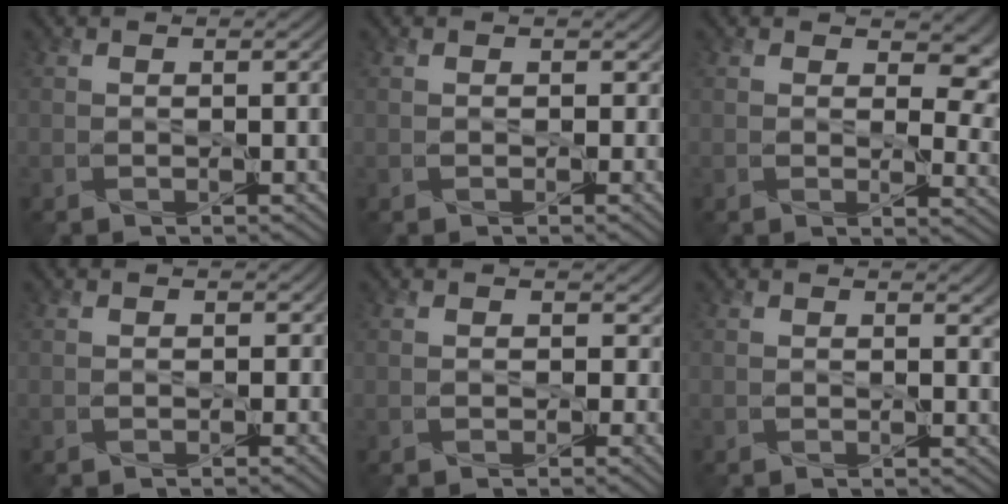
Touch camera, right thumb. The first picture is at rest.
{"total": 1.7, "force": [0.1, 1.6, 0.6], "torque": [-0.016, -0.003, -0.002]}
{"total": 5.8, "force": [2.5, 3.2, 4.1], "torque": [-0.062, -0.009, 0.035]}
{"total": 1.2, "force": [0.0, 1.2, 0.2], "torque": [-0.007, -0.001, -0.005]}
{"total": 4.2, "force": [0.0, 3.4, 2.5], "torque": [-0.039, -0.010, -0.003]}
{"total": 2.0, "force": [1.1, 0.8, 1.4], "torque": [-0.020, -0.003, 0.019]}